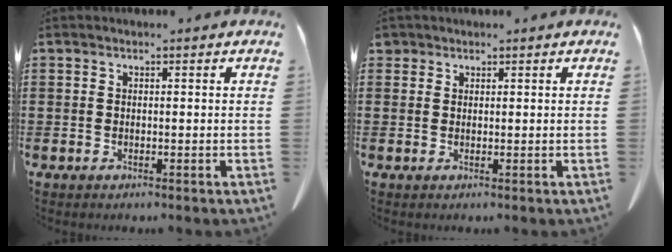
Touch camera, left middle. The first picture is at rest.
{"total": 1.2, "force": [1.0, 0.6, 0.1], "torque": [-0.007, 0.001, 0.020]}